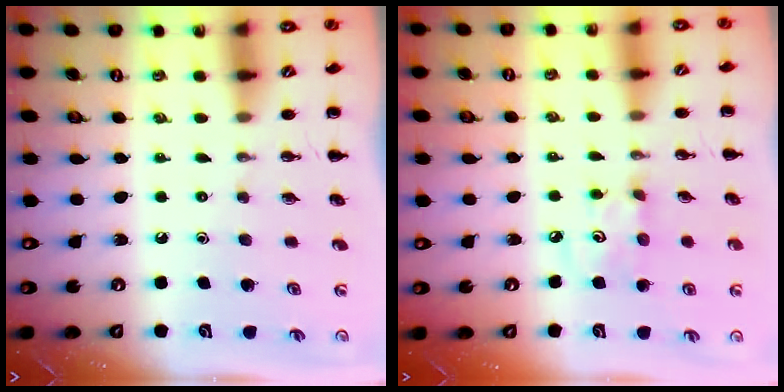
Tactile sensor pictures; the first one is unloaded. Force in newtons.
{"total": 3.5, "press": 3.5, "slide": 0.7}